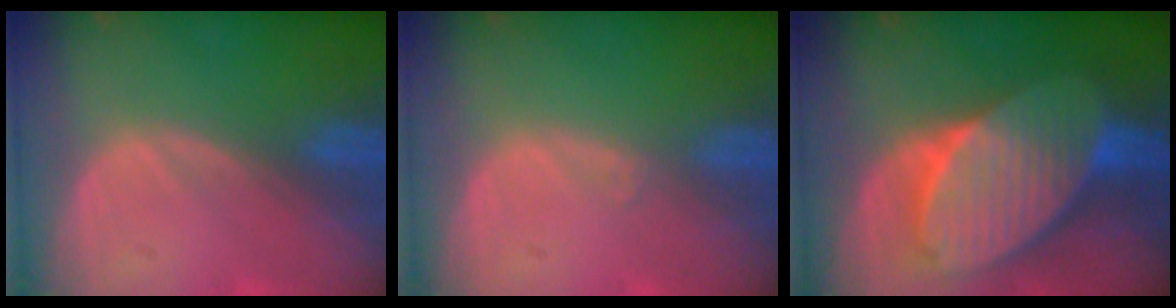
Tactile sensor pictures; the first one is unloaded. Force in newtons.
{"total": 0.6, "press": 0.4, "slide": 0.4}
{"total": 10.9, "press": 10.9, "slide": 0.5}